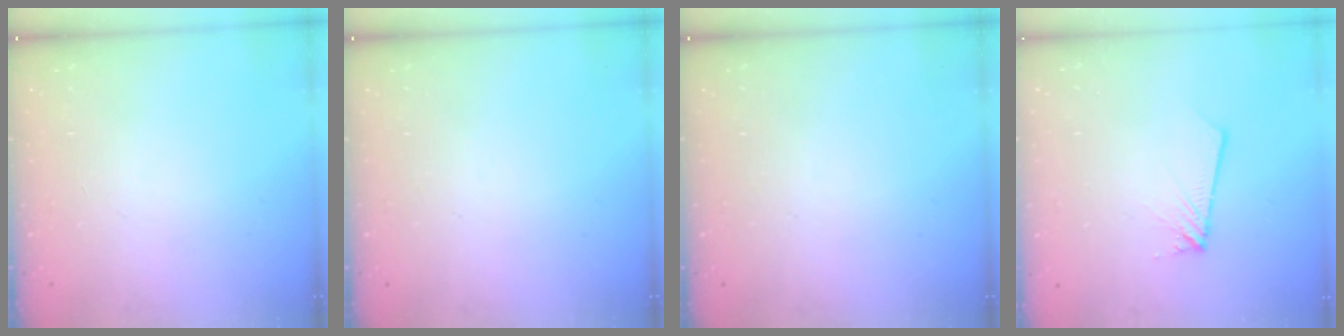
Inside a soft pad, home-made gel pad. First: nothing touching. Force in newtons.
{"total": 0.0}
{"total": 0.0}
{"total": 1.8, "press": 1.8, "slide": 0.2}